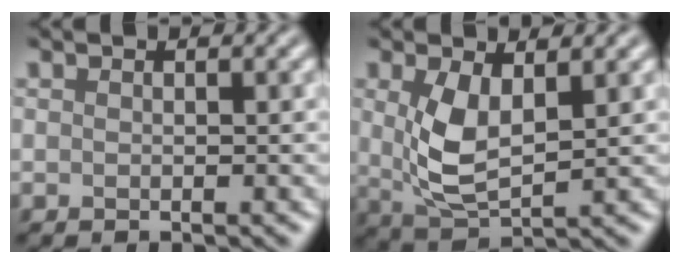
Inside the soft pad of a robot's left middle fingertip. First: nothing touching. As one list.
[{"total": 4.9, "force": [1.1, 2.3, 4.1], "torque": [-0.097, -0.007, 0.029]}]